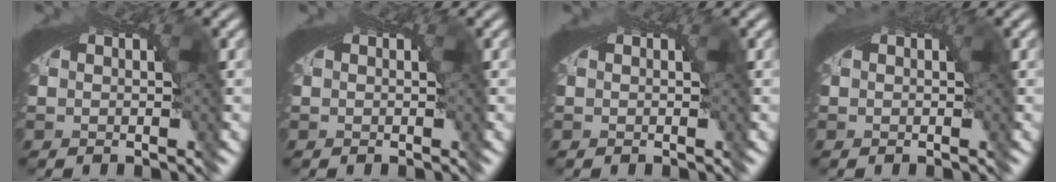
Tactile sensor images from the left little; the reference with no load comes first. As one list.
[{"total": 0.0}, {"total": 0.6, "force": [-0.1, -0.2, -0.5], "torque": [0.005, -0.003, 0.000]}, {"total": 0.6, "force": [0.3, 0.3, 0.4], "torque": [-0.007, 0.001, 0.004]}]